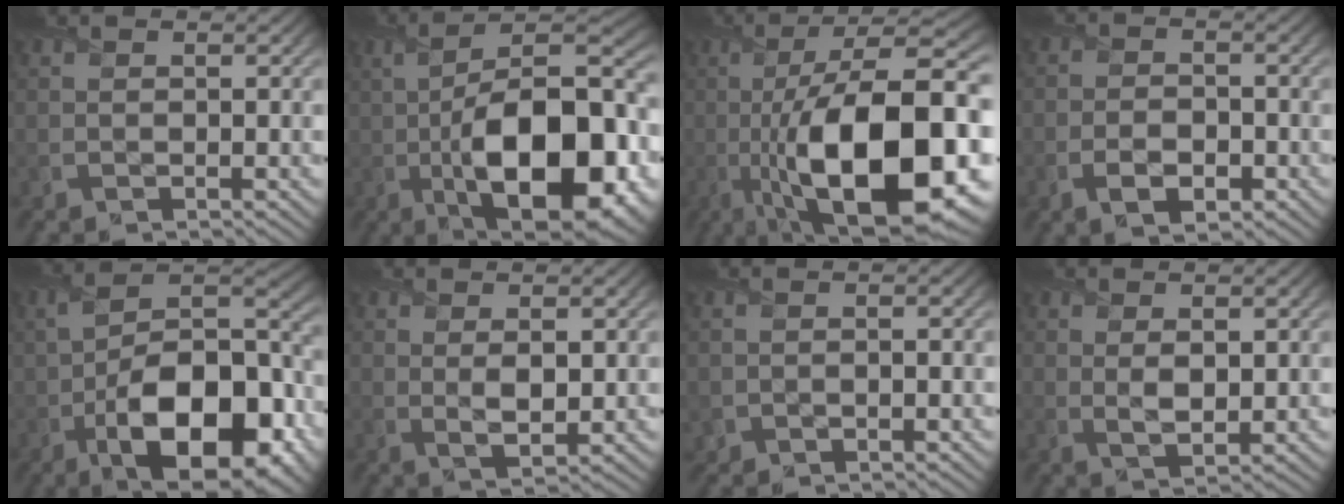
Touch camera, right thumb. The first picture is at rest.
{"total": 19.1, "force": [-3.9, 8.7, 16.5], "torque": [-0.275, -0.019, -0.055]}
{"total": 20.7, "force": [-5.7, 7.7, 18.3], "torque": [-0.311, -0.005, -0.092]}
{"total": 4.3, "force": [-1.9, 2.6, 2.9], "torque": [-0.045, -0.003, -0.043]}
{"total": 17.5, "force": [-6.2, 8.9, 13.7], "torque": [-0.234, -0.032, -0.097]}
{"total": 3.0, "force": [0.7, 1.2, 2.6], "torque": [-0.061, -0.009, 0.018]}
{"total": 1.0, "force": [-0.3, 0.8, 0.6], "torque": [-0.013, -0.003, -0.005]}
{"total": 2.8, "force": [0.7, 1.4, 2.3], "torque": [-0.054, -0.009, 0.017]}